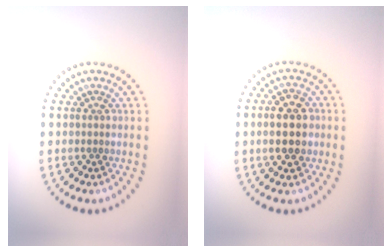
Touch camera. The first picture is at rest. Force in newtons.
{"total": 4.6, "press": 4.6, "slide": 0.4}